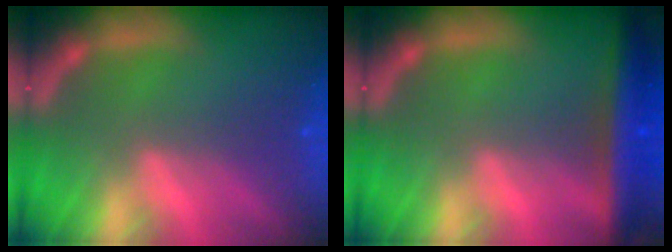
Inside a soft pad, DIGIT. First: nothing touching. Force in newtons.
{"total": 6.0}